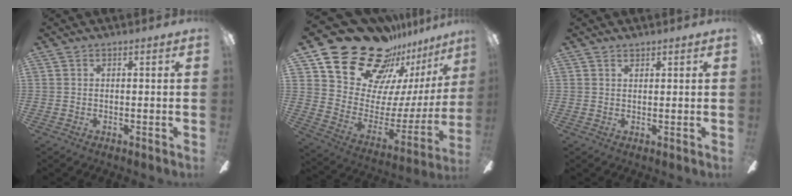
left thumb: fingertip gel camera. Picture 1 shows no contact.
{"total": 26.4, "force": [20.7, 13.5, 9.3], "torque": [-0.151, -0.146, 0.390]}
{"total": 1.0, "force": [0.9, 0.3, 0.2], "torque": [-0.005, 0.000, 0.017]}